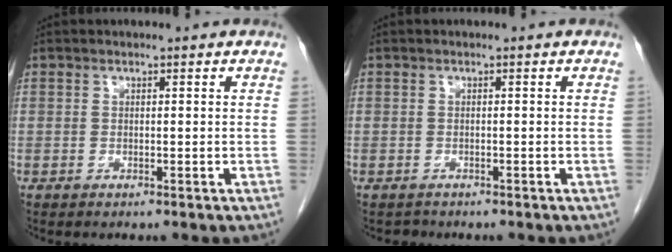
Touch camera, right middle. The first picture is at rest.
{"total": 0.9, "force": [-0.7, 0.4, -0.2], "torque": [-0.006, 0.000, -0.013]}